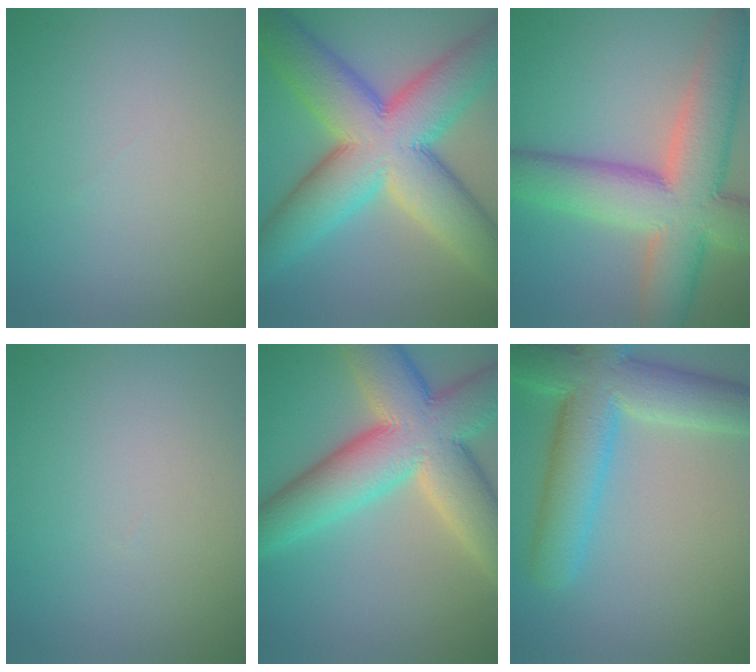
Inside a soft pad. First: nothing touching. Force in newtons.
{"total": 14.6, "press": 14.6, "slide": 0.3}
{"total": 11.6, "press": 11.6, "slide": 1.0}
{"total": 0.0}
{"total": 12.9, "press": 12.9, "slide": 1.0}
{"total": 9.4, "press": 9.4, "slide": 0.6}